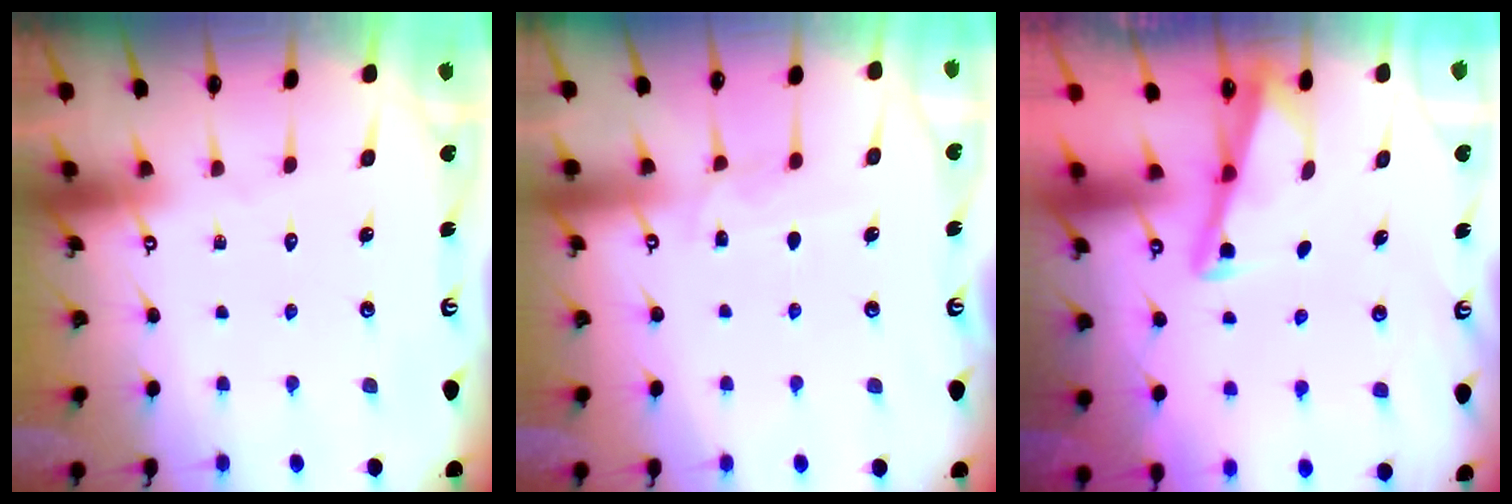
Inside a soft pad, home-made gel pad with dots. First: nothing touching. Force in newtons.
{"total": 6.3, "press": 6.3, "slide": 0.7}
{"total": 2.9, "press": 2.9, "slide": 0.4}